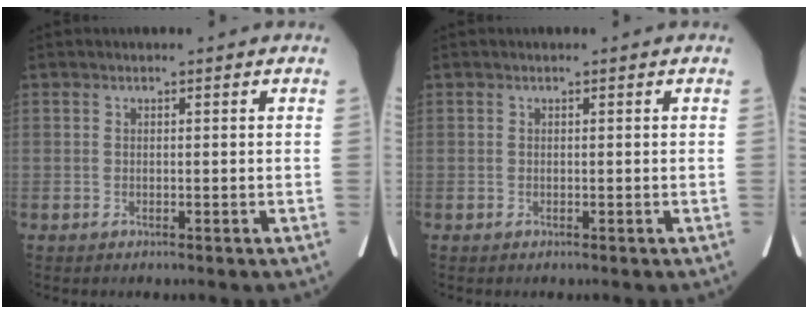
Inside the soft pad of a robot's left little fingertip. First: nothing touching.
{"total": 0.0}